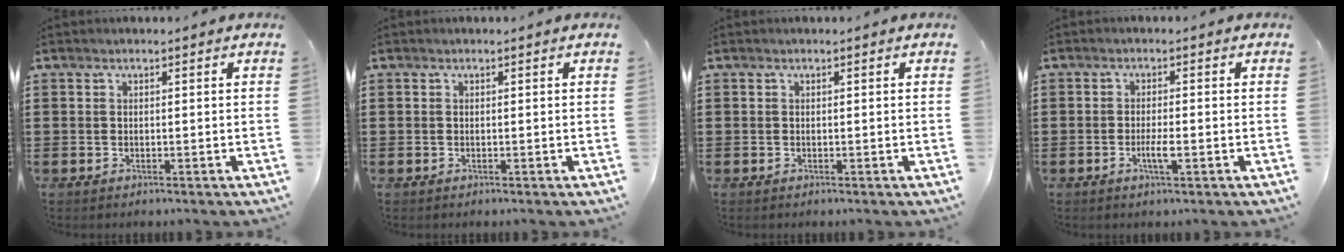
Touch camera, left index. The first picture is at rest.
{"total": 0.0}
{"total": 0.0}
{"total": 3.0, "force": [-0.9, 0.4, 2.8], "torque": [-0.056, -0.002, -0.017]}